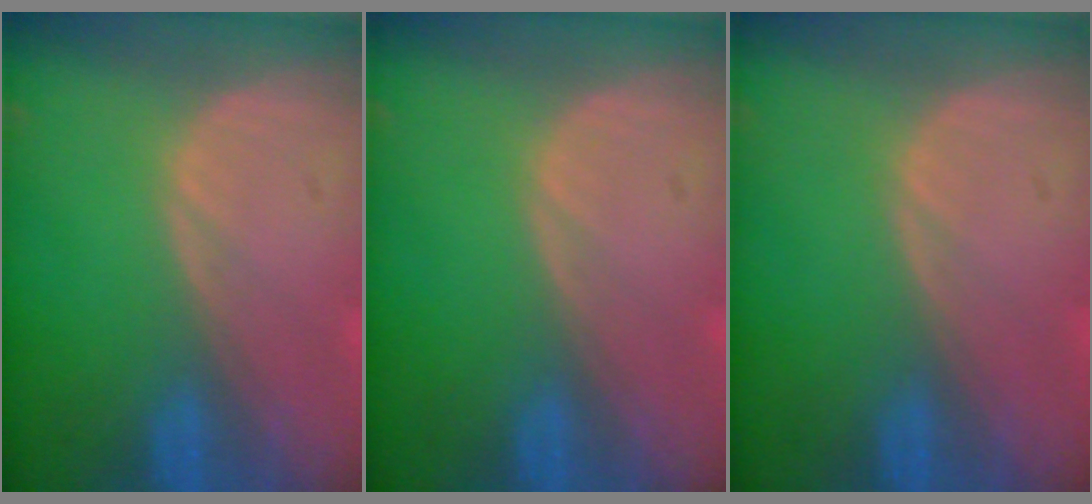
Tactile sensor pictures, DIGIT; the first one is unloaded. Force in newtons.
{"total": 0.0}
{"total": 0.0}